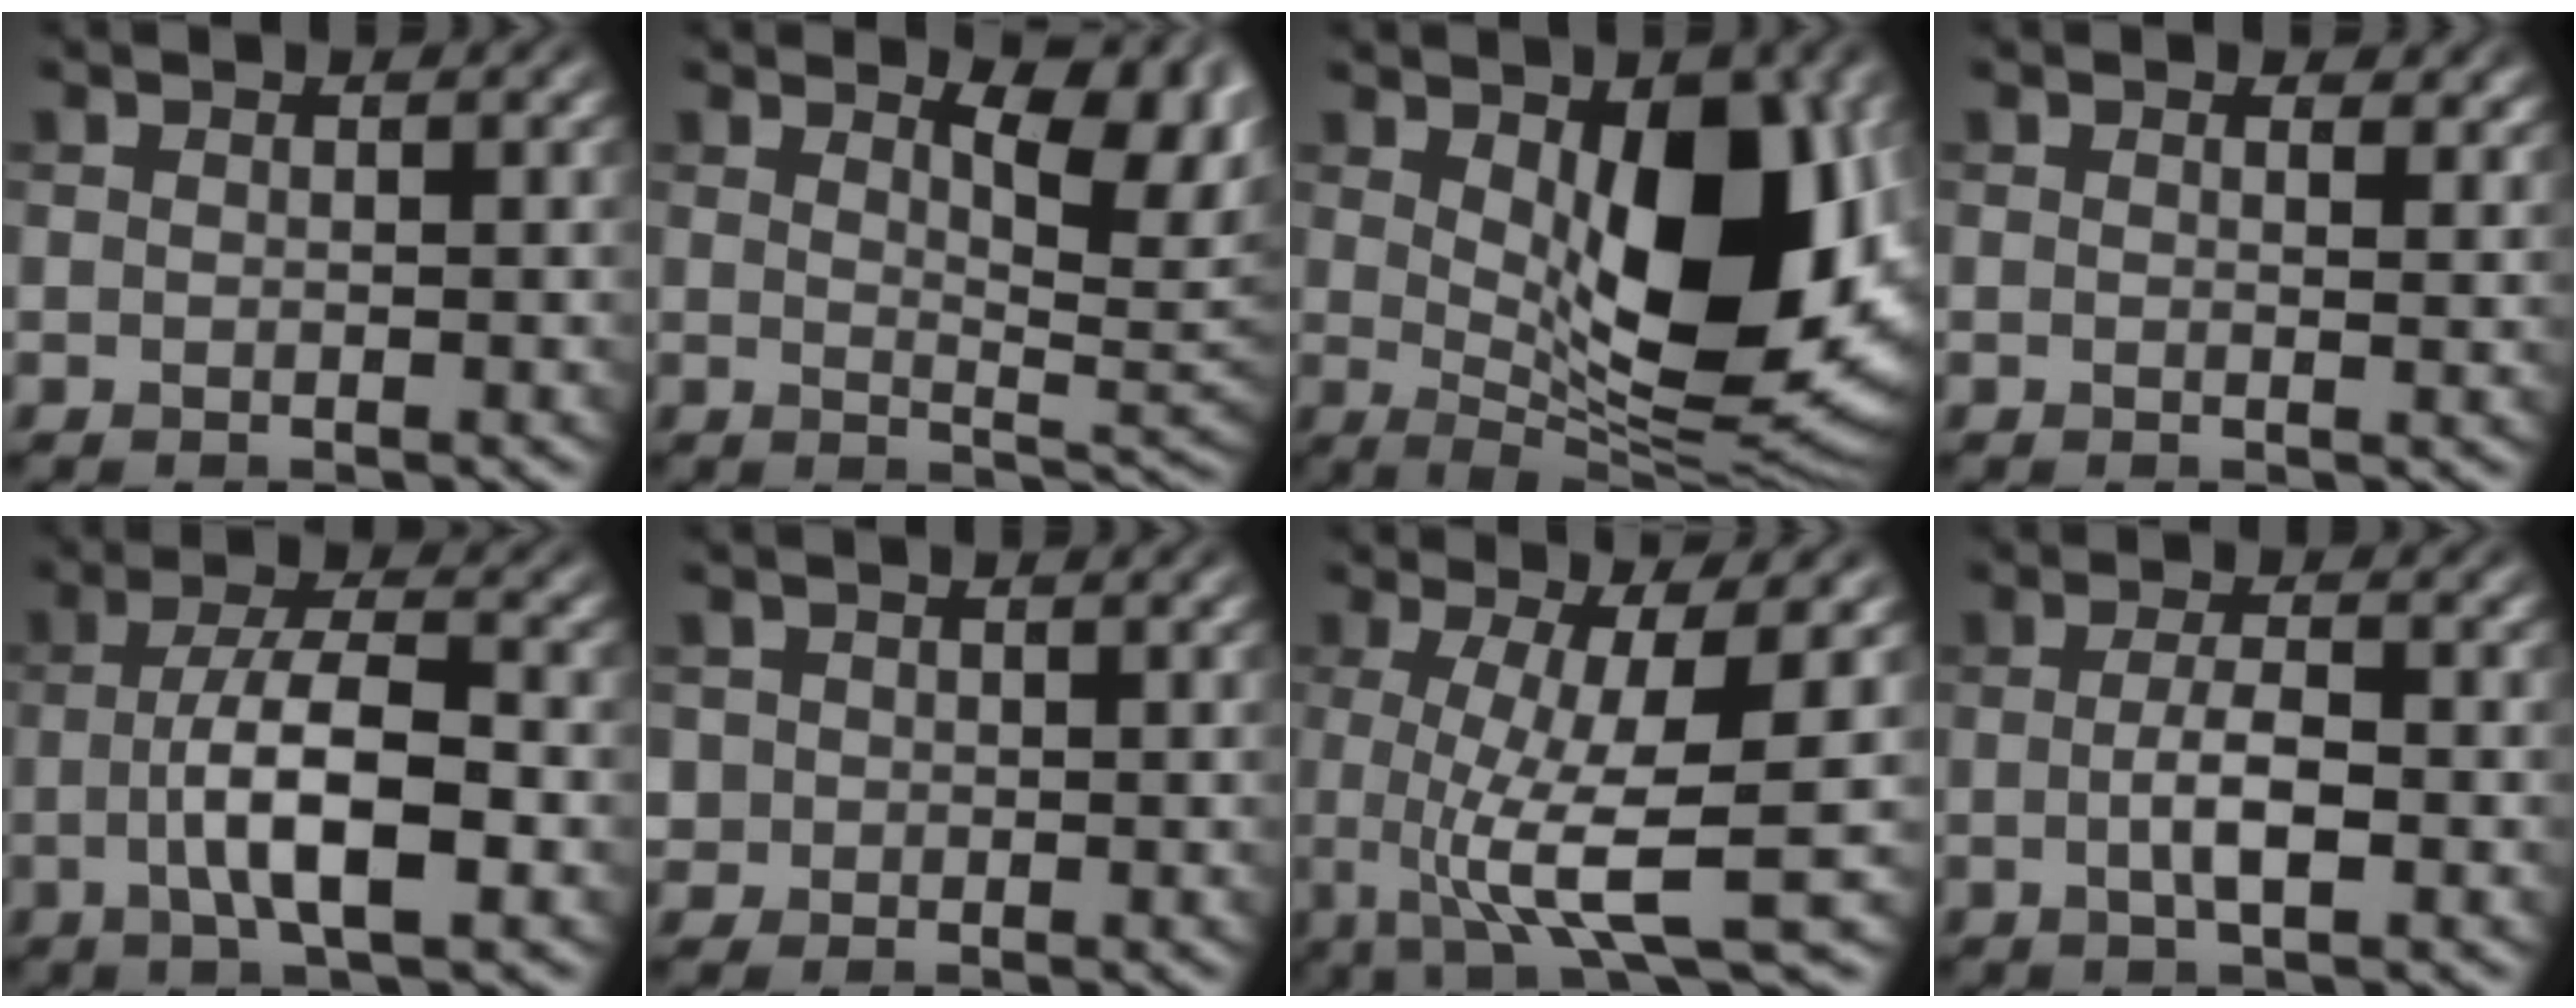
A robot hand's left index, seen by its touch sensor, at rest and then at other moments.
{"total": 7.9, "force": [3.2, 2.7, 6.7], "torque": [-0.077, 0.007, 0.050]}
{"total": 14.1, "force": [1.4, 6.8, 12.3], "torque": [-0.155, -0.013, 0.028]}
{"total": 1.6, "force": [1.2, 0.6, 0.9], "torque": [-0.012, -0.006, 0.017]}
{"total": 6.4, "force": [-1.2, 1.8, 6.1], "torque": [-0.106, 0.004, -0.024]}
{"total": 1.5, "force": [0.1, 1.5, -0.1], "torque": [0.009, -0.003, 0.004]}
{"total": 8.4, "force": [-0.3, 1.6, 8.3], "torque": [-0.135, -0.004, -0.005]}
{"total": 2.8, "force": [-0.5, 0.8, 2.7], "torque": [-0.051, 0.000, -0.010]}